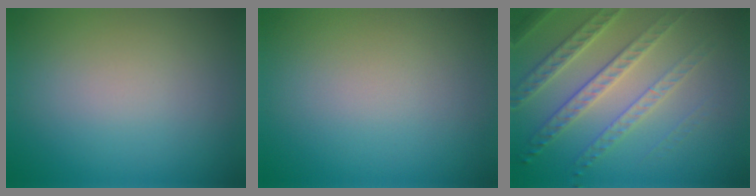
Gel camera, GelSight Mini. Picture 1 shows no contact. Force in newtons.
{"total": 0.0}
{"total": 5.3, "press": 4.2, "slide": 3.2}